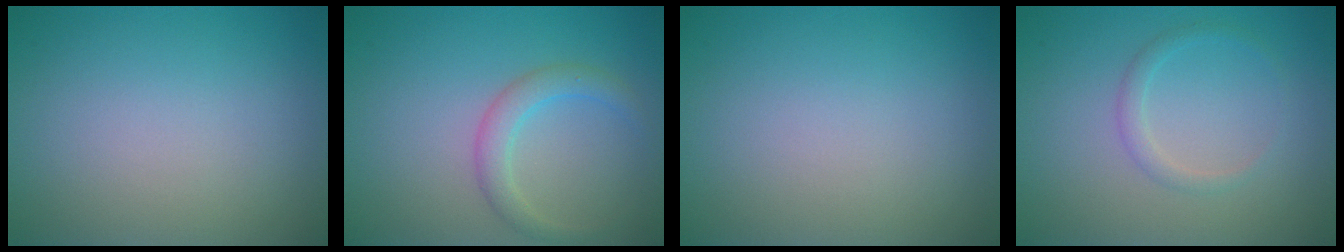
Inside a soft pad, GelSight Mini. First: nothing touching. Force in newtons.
{"total": 2.3, "press": 2.3, "slide": 0.0}
{"total": 0.0}
{"total": 1.2, "press": 1.2, "slide": 0.1}